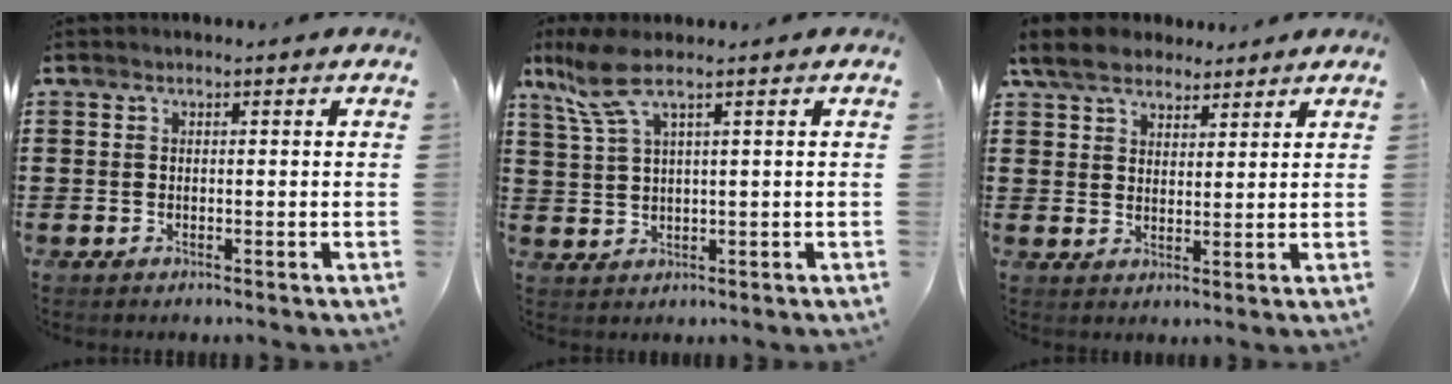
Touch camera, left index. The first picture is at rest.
{"total": 5.5, "force": [2.8, 1.1, 4.6], "torque": [-0.119, 0.001, 0.044]}
{"total": 5.6, "force": [4.6, 2.6, 1.8], "torque": [-0.053, 0.001, 0.087]}